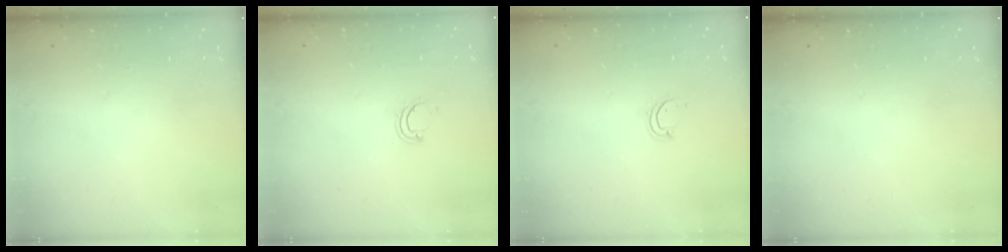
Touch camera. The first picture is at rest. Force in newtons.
{"total": 3.9, "press": 3.9, "slide": 0.3}
{"total": 3.0, "press": 3.0, "slide": 0.2}
{"total": 0.0}